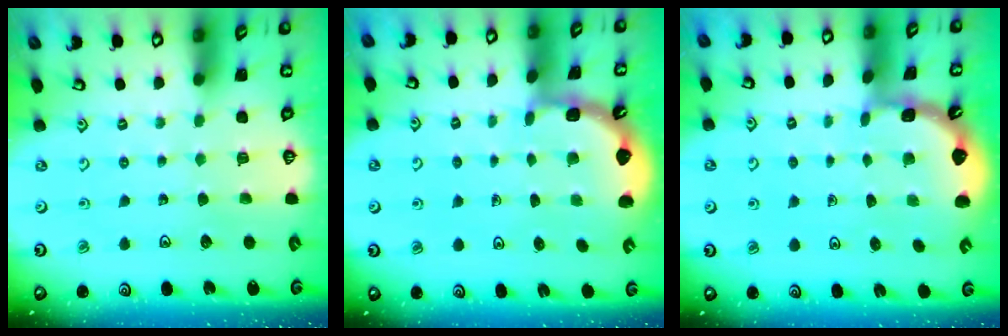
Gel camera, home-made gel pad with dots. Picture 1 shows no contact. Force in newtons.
{"total": 2.0, "press": 2.0, "slide": 0.2}
{"total": 1.3, "press": 1.3, "slide": 0.1}